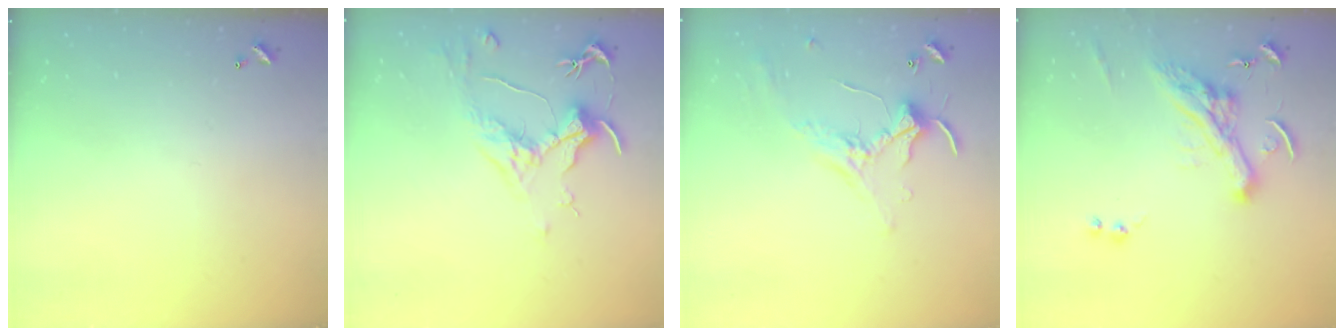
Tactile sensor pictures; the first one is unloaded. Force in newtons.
{"total": 1.8, "press": 1.6, "slide": 0.9}
{"total": 0.8, "press": 0.7, "slide": 0.4}
{"total": 6.7, "press": 6.5, "slide": 1.6}